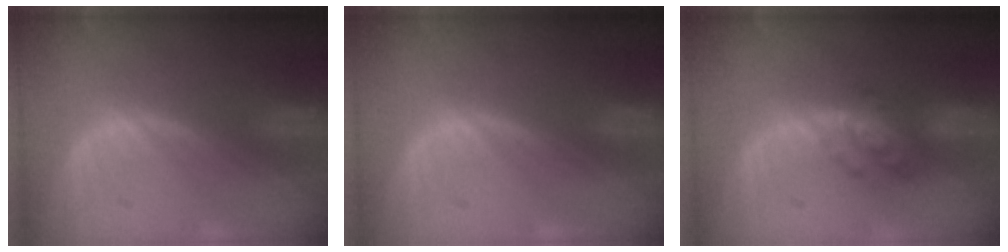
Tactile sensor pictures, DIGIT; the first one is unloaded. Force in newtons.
{"total": 0.0}
{"total": 5.6, "press": 5.1, "slide": 2.2}